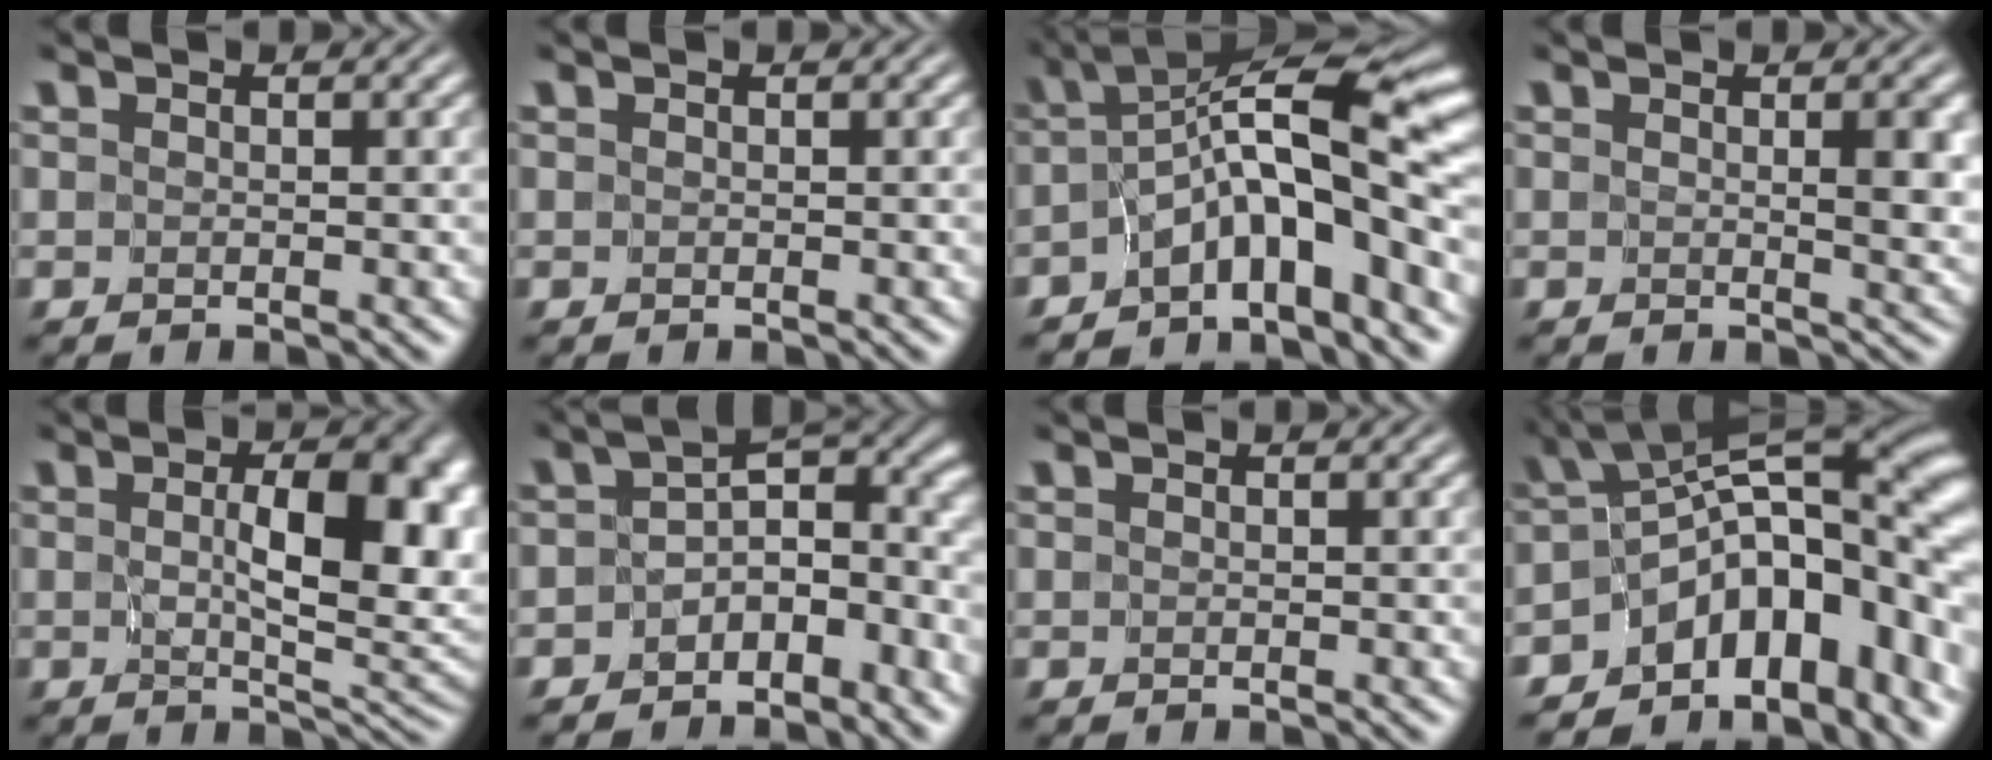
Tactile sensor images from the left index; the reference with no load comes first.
{"total": 0.0}
{"total": 8.6, "force": [-2.9, 2.4, 7.7], "torque": [-0.112, 0.015, -0.066]}
{"total": 3.4, "force": [0.7, 0.9, 3.2], "torque": [-0.043, -0.006, 0.014]}
{"total": 8.9, "force": [0.8, 3.3, 8.2], "torque": [-0.117, -0.004, 0.019]}
{"total": 6.2, "force": [-3.2, 3.7, 3.8], "torque": [-0.032, -0.003, -0.062]}
{"total": 0.0}
{"total": 13.2, "force": [-4.3, 7.6, 9.8], "torque": [-0.124, 0.003, -0.077]}